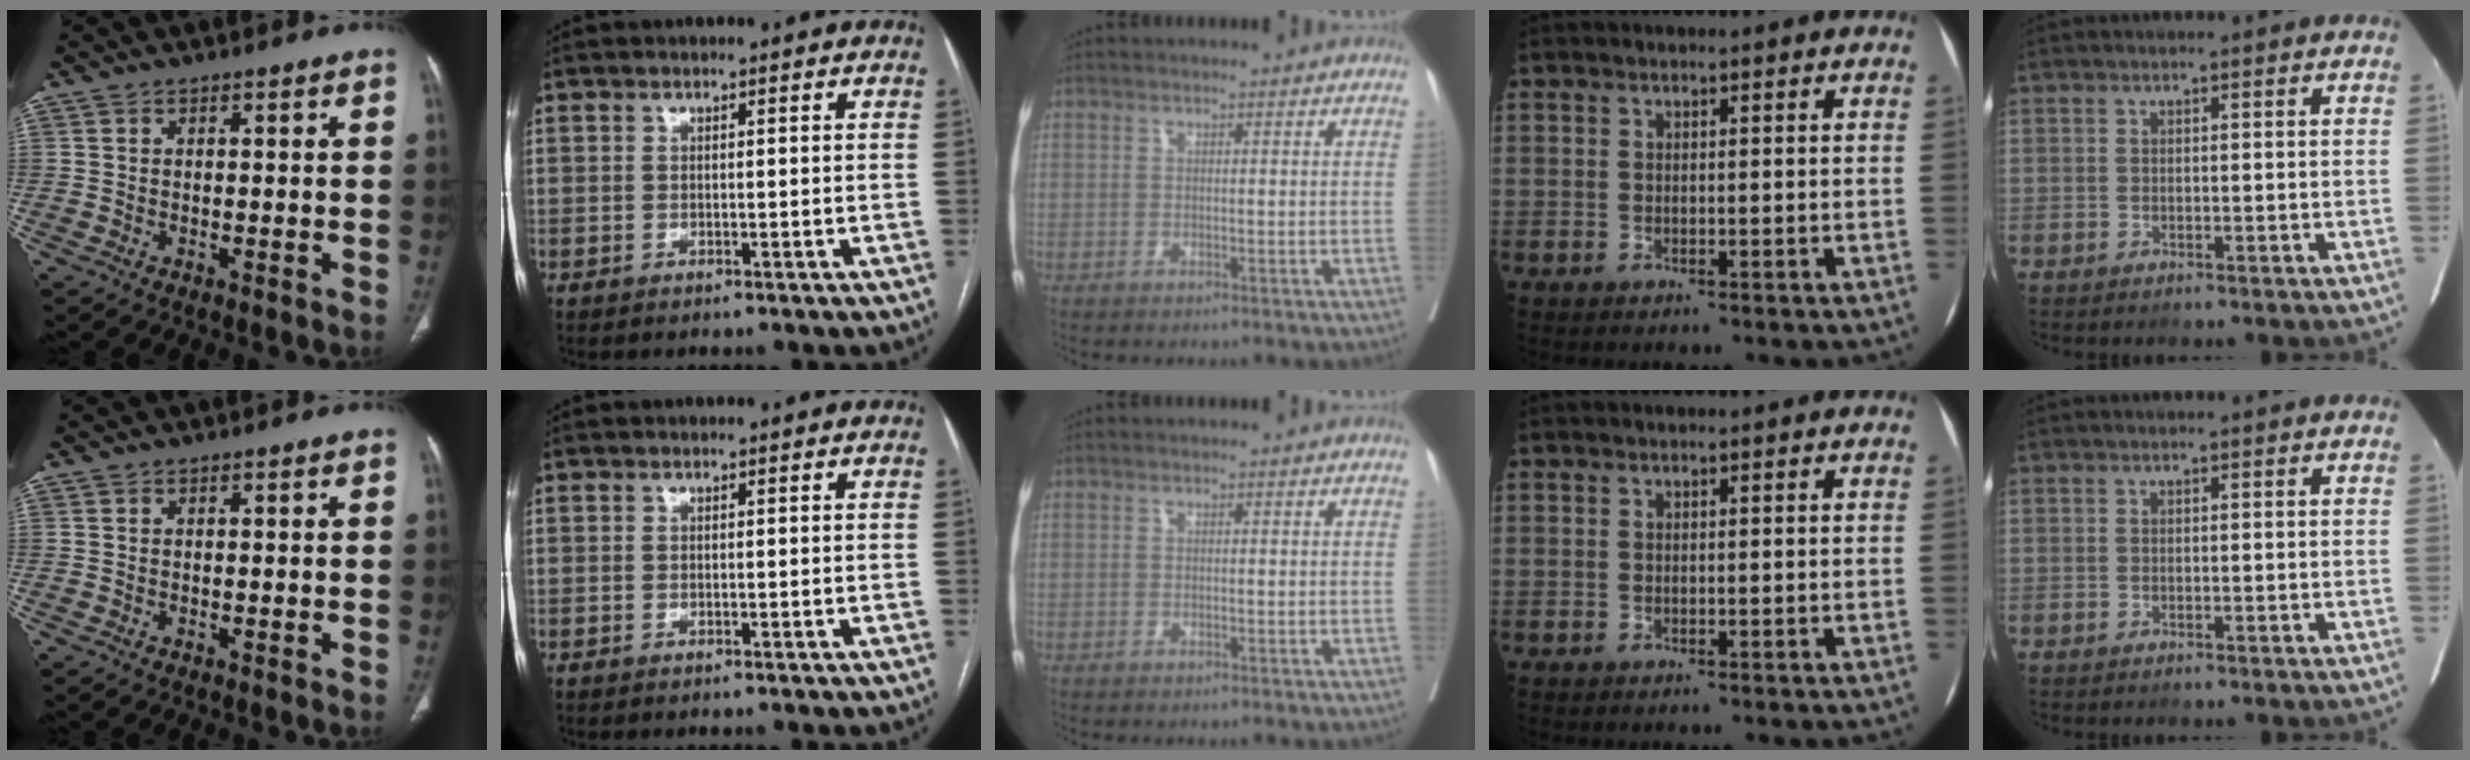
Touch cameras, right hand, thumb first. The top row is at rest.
{}